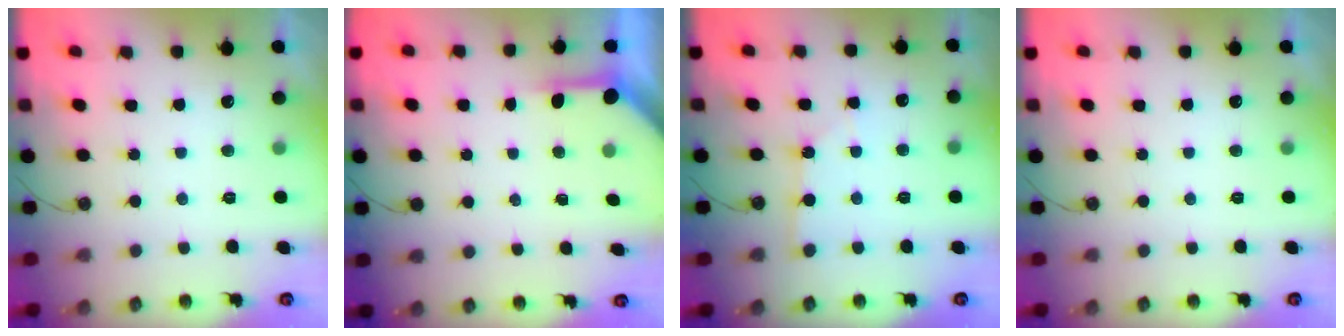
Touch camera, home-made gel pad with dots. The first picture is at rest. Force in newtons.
{"total": 3.9, "press": 3.8, "slide": 0.4}
{"total": 2.2, "press": 2.2, "slide": 0.4}
{"total": 0.0}